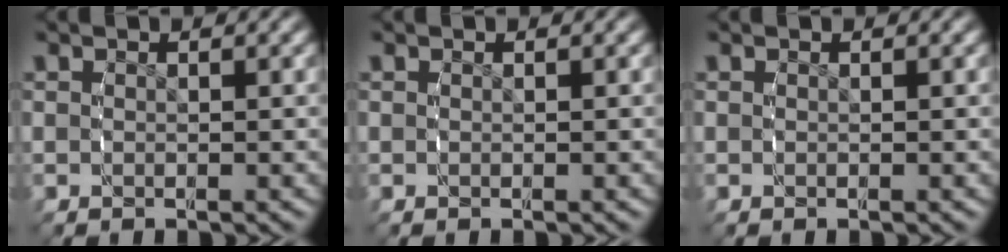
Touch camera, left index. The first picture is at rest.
{"total": 0.0}
{"total": 0.0}